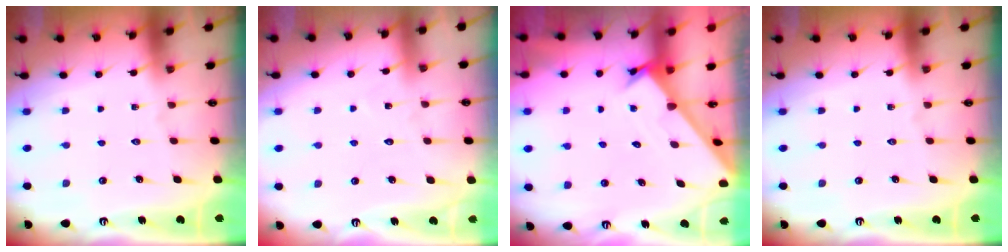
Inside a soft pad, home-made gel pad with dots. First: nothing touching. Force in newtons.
{"total": 5.3, "press": 5.2, "slide": 0.4}
{"total": 1.7, "press": 1.7, "slide": 0.1}
{"total": 0.0}